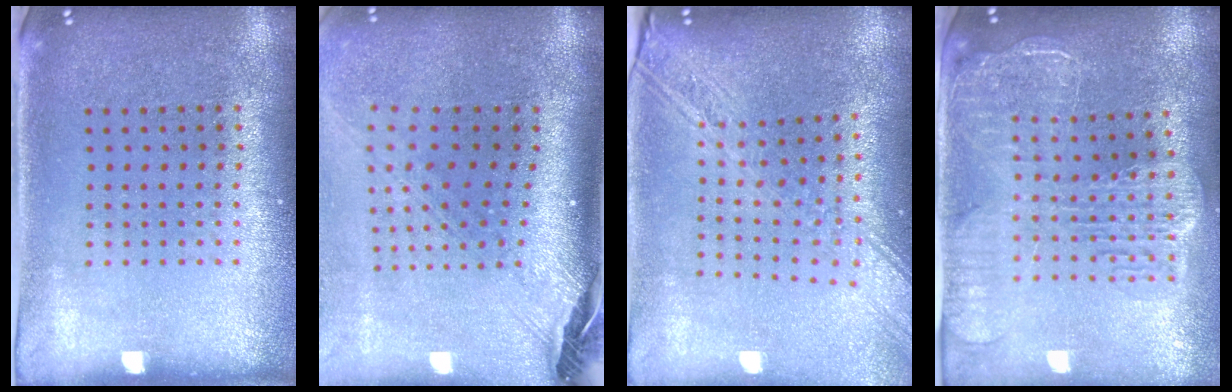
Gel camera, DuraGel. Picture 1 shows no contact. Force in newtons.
{"total": 3.1, "press": 2.2, "slide": 2.2}
{"total": 2.6, "press": 2.1, "slide": 1.6}
{"total": 2.7, "press": 2.3, "slide": 1.4}